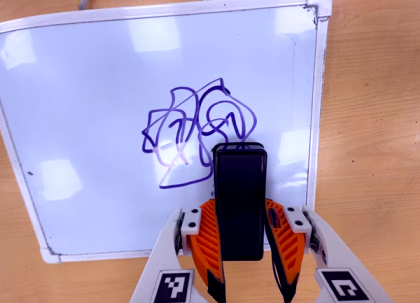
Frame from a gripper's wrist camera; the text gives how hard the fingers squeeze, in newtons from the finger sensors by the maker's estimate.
{"total": 5.4, "left": 3.8, "right": 7.0}